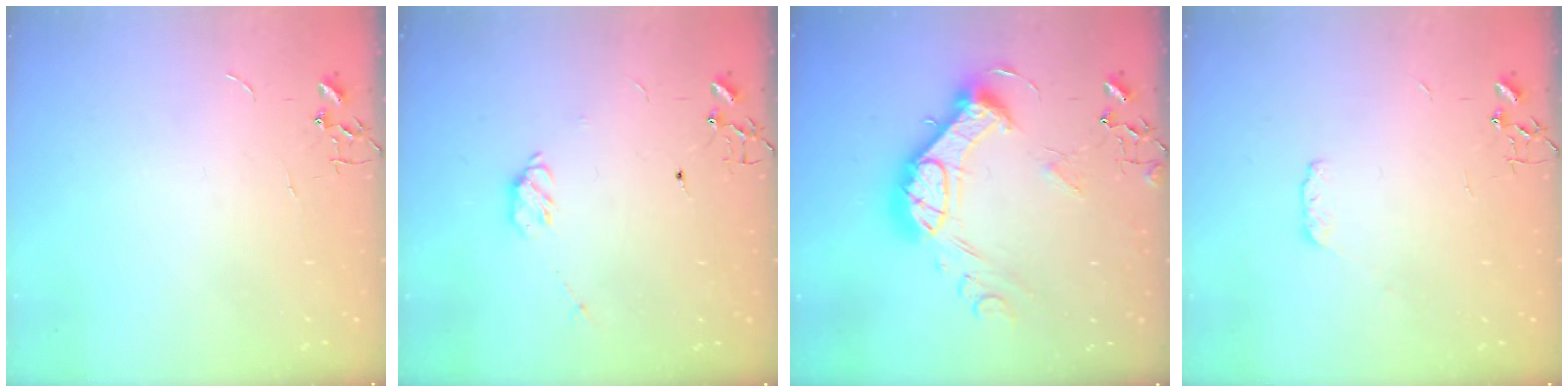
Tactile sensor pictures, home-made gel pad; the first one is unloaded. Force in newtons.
{"total": 6.1, "press": 6.0, "slide": 1.0}
{"total": 18.3, "press": 18.2, "slide": 1.4}
{"total": 3.8, "press": 3.8, "slide": 0.6}